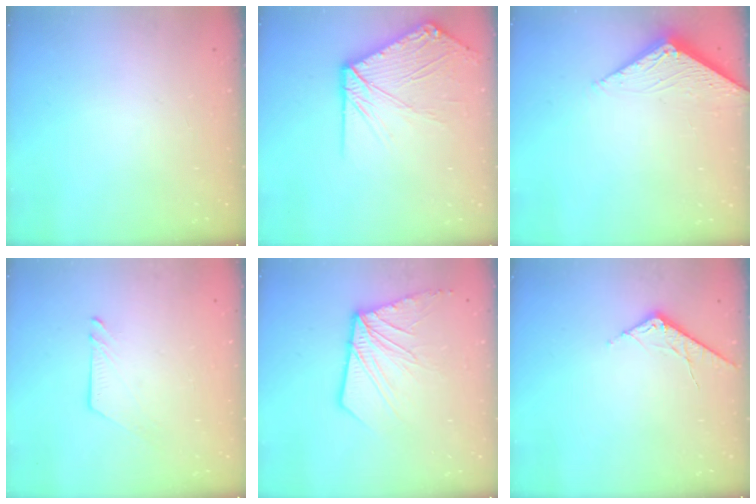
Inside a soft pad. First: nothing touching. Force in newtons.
{"total": 13.6, "press": 13.5, "slide": 1.4}
{"total": 3.0, "press": 3.0, "slide": 0.5}
{"total": 5.1, "press": 5.1, "slide": 0.5}
{"total": 12.5, "press": 12.4, "slide": 1.7}
{"total": 7.1, "press": 7.1, "slide": 0.6}